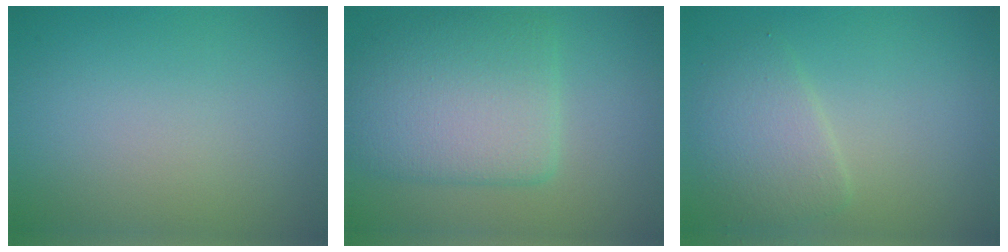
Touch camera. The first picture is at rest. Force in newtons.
{"total": 6.6, "press": 6.6, "slide": 0.3}
{"total": 3.2, "press": 3.2, "slide": 0.1}